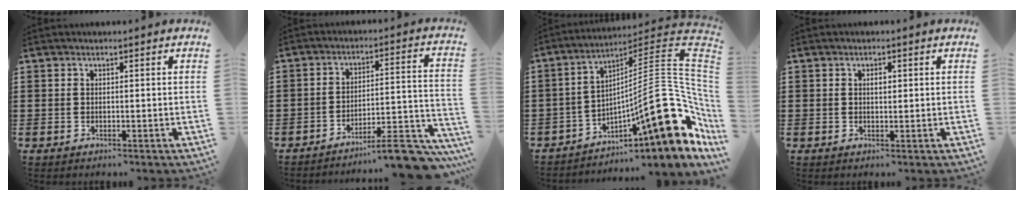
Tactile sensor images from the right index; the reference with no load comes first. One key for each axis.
{"total": 9.7, "fx": -8.4, "fy": 1.3, "fz": 4.8, "tx": -0.059, "ty": 0.021, "tz": -0.155}
{"total": 20.0, "fx": -4.7, "fy": 6.4, "fz": 18.3, "tx": -0.273, "ty": -0.012, "tz": -0.085}
{"total": 1.2, "fx": 0.3, "fy": 0.6, "fz": 1.0, "tx": -0.021, "ty": 0.005, "tz": 0.004}